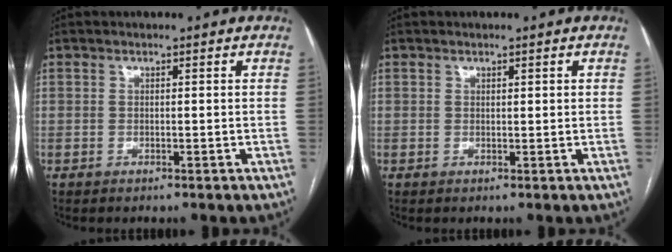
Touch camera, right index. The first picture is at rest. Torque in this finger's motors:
{"motor_torque": [-0.03, 0.09, -0.03, 0.00]}